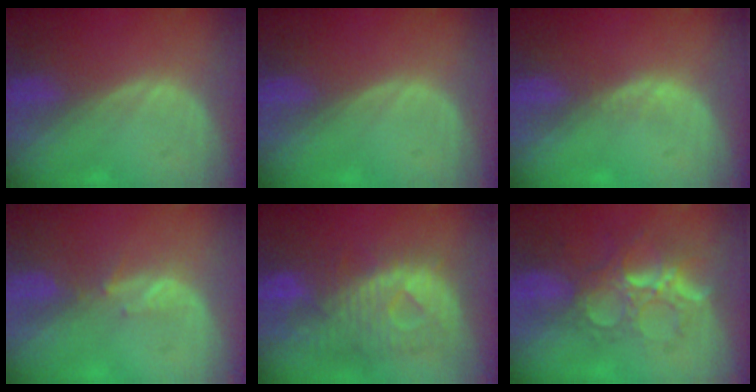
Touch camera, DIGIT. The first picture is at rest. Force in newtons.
{"total": 0.0}
{"total": 0.8, "press": 0.7, "slide": 0.2}
{"total": 1.9, "press": 1.8, "slide": 0.7}
{"total": 11.0, "press": 9.7, "slide": 5.2}
{"total": 9.0, "press": 8.0, "slide": 4.0}